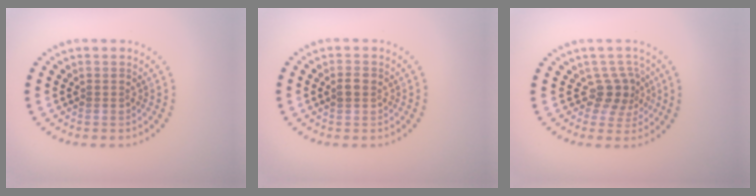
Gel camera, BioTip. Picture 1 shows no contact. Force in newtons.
{"total": 1.4, "press": 1.4, "slide": 0.2}
{"total": 2.7, "press": 1.9, "slide": 1.9}